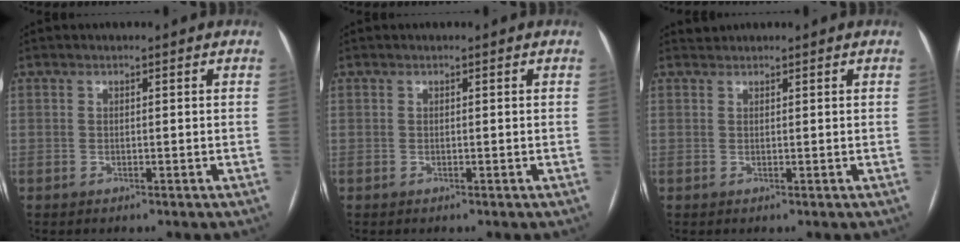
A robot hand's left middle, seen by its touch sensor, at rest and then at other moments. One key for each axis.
{"total": 0.0}
{"total": 0.8, "fx": 0.7, "fy": 0.0, "fz": -0.3, "tx": -0.002, "ty": 0.010, "tz": 0.015}